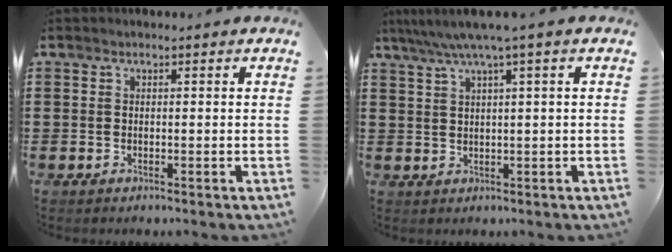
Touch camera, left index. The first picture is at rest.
{"total": 3.7, "force": [2.0, -0.5, 3.1], "torque": [-0.063, -0.004, 0.032]}